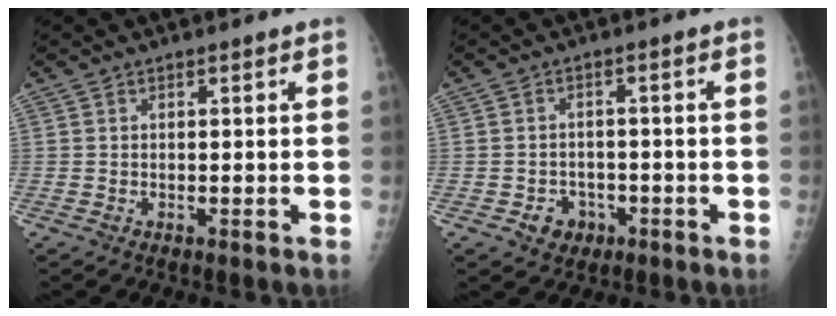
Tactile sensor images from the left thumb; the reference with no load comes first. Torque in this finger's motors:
{"motor_torque": [0.01, 0.01, 0.12, 0.07, 0.00]}